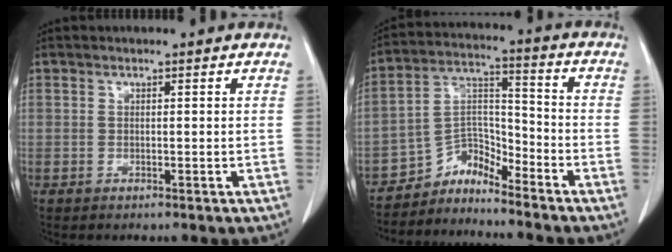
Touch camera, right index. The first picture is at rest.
{"total": 6.0, "force": [-5.9, 1.1, 0.0], "torque": [0.008, 0.042, -0.110]}